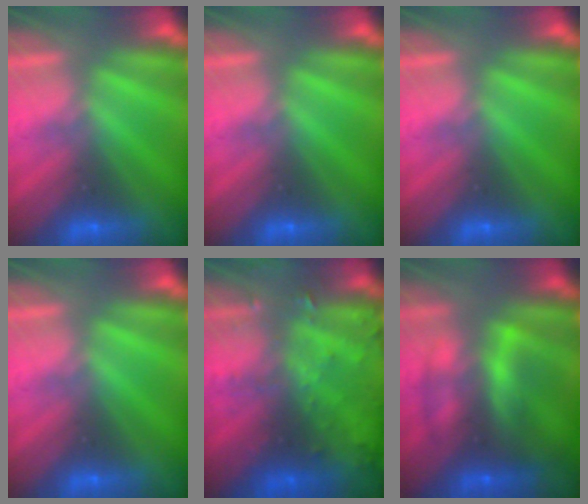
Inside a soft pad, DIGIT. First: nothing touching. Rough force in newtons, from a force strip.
{"total": 0.0}
{"total": 0.0}
{"total": 0.0}
{"total": 9.3}
{"total": 5.9}